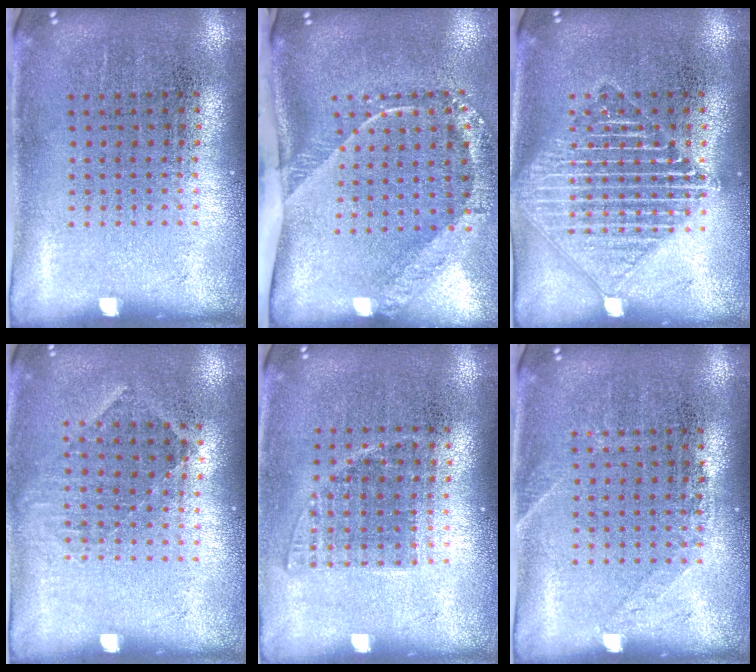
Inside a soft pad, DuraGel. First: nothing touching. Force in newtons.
{"total": 2.6, "press": 1.7, "slide": 2.0}
{"total": 3.3, "press": 3.3, "slide": 0.5}
{"total": 0.8, "press": 0.7, "slide": 0.4}
{"total": 1.1, "press": 0.9, "slide": 0.5}
{"total": 1.0, "press": 1.0, "slide": 0.2}